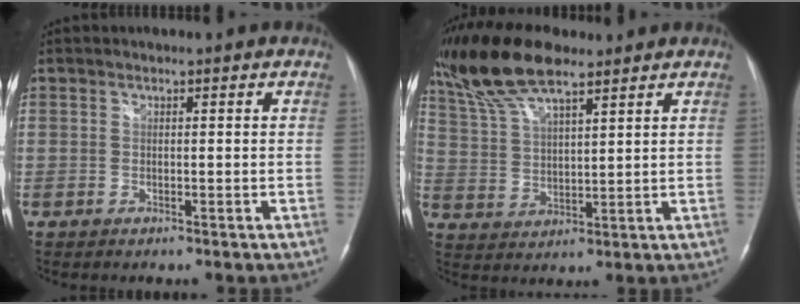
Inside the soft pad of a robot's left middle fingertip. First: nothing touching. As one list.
[{"total": 12.3, "force": [9.3, 3.0, 7.5], "torque": [-0.160, 0.020, 0.182]}]